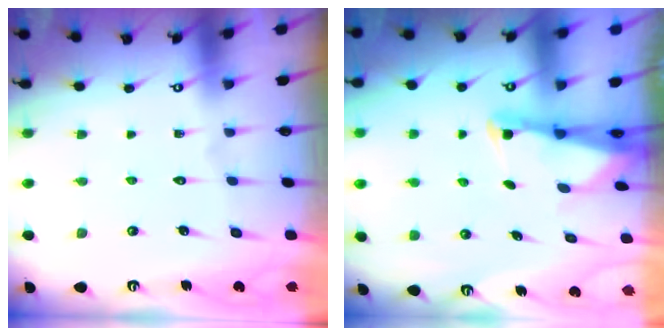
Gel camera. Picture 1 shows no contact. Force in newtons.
{"total": 2.6, "press": 2.6, "slide": 0.3}